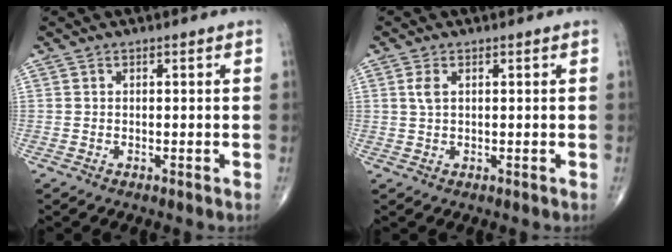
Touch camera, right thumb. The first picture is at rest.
{"total": 2.0, "force": [0.7, 1.0, 1.7], "torque": [-0.041, 0.007, 0.016]}